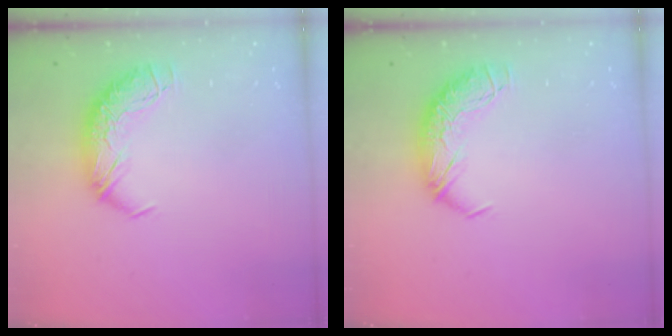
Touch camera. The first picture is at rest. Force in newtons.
{"total": 0.0}